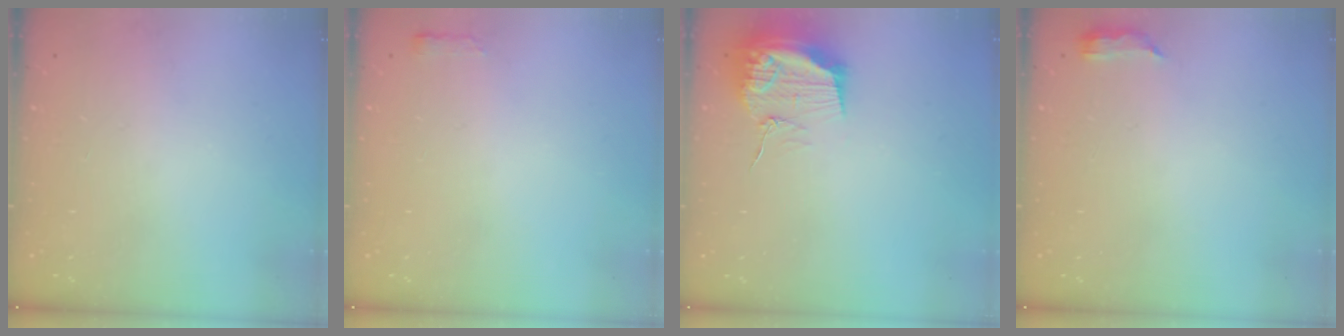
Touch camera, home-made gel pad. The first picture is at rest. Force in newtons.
{"total": 2.4, "press": 2.4, "slide": 0.4}
{"total": 16.1, "press": 16.1, "slide": 0.2}
{"total": 5.1, "press": 4.8, "slide": 1.7}